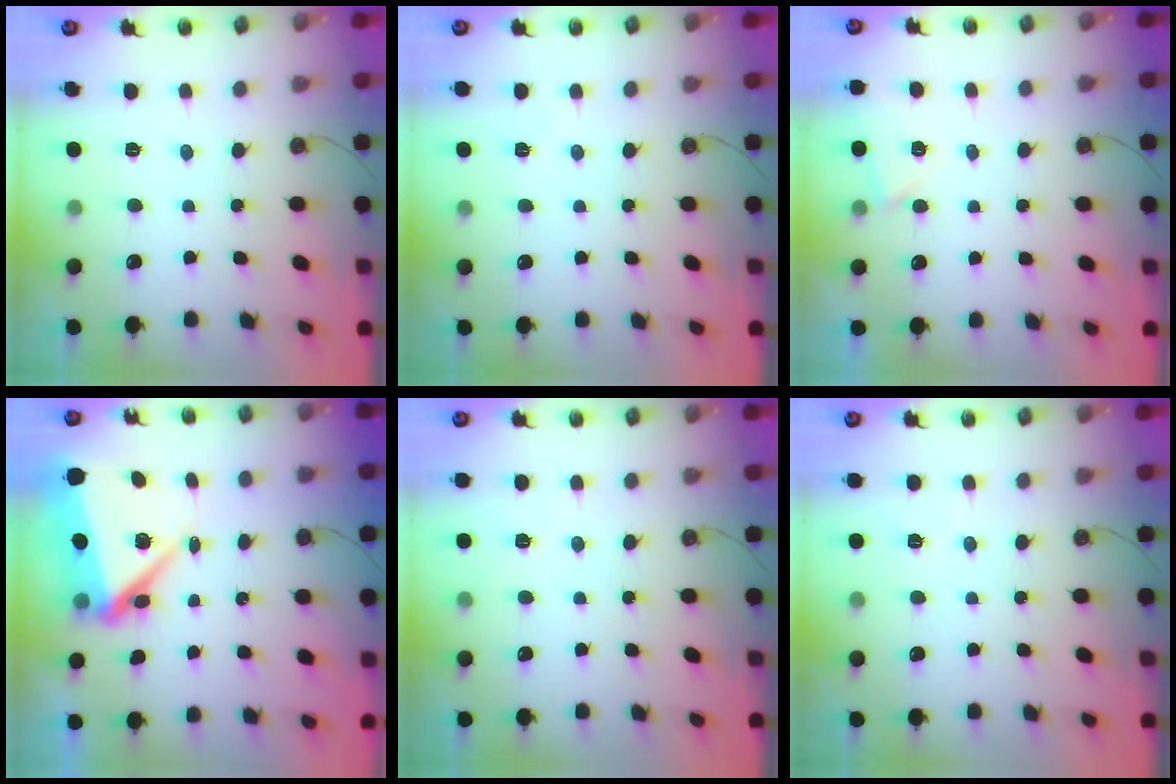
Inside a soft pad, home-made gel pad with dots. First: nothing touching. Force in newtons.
{"total": 2.7, "press": 2.5, "slide": 1.1}
{"total": 4.9, "press": 4.1, "slide": 2.6}
{"total": 10.3, "press": 10.2, "slide": 1.2}
{"total": 2.6, "press": 1.9, "slide": 1.8}
{"total": 4.1, "press": 4.0, "slide": 0.8}